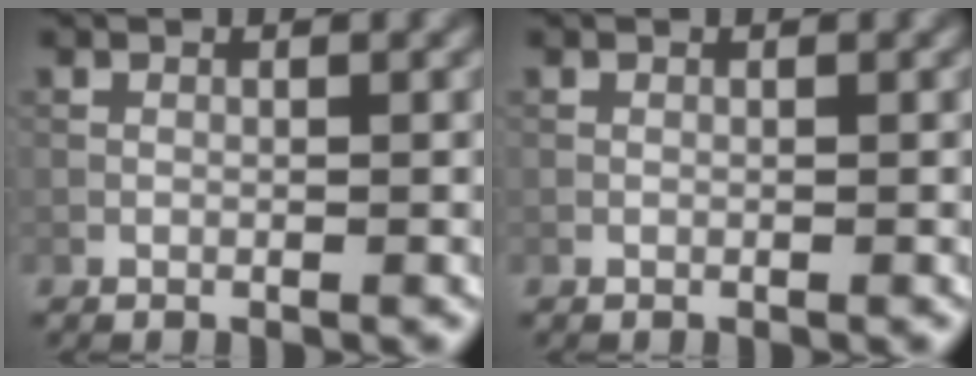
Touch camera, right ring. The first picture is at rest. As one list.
[{"total": 0.0}]